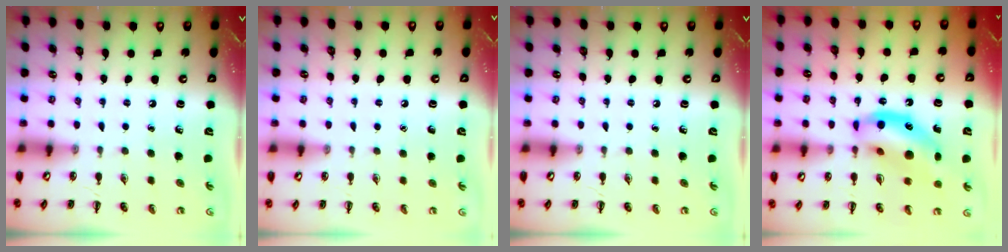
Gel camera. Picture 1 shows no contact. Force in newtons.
{"total": 1.5, "press": 1.4, "slide": 0.1}
{"total": 0.0}
{"total": 15.9, "press": 15.5, "slide": 3.7}